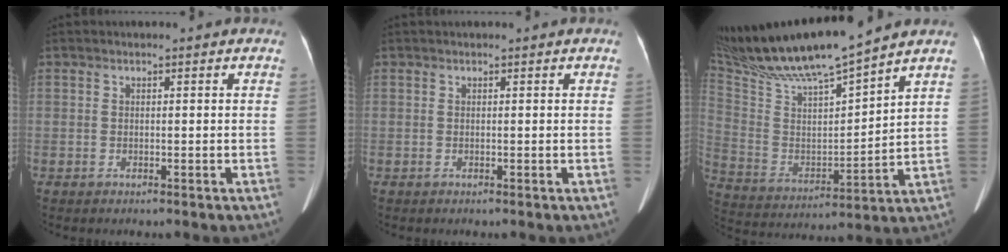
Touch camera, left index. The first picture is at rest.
{"total": 1.2, "force": [1.1, 0.0, 0.4], "torque": [-0.005, 0.024, 0.023]}
{"total": 19.4, "force": [17.2, 0.1, 9.0], "torque": [-0.178, 0.000, 0.316]}